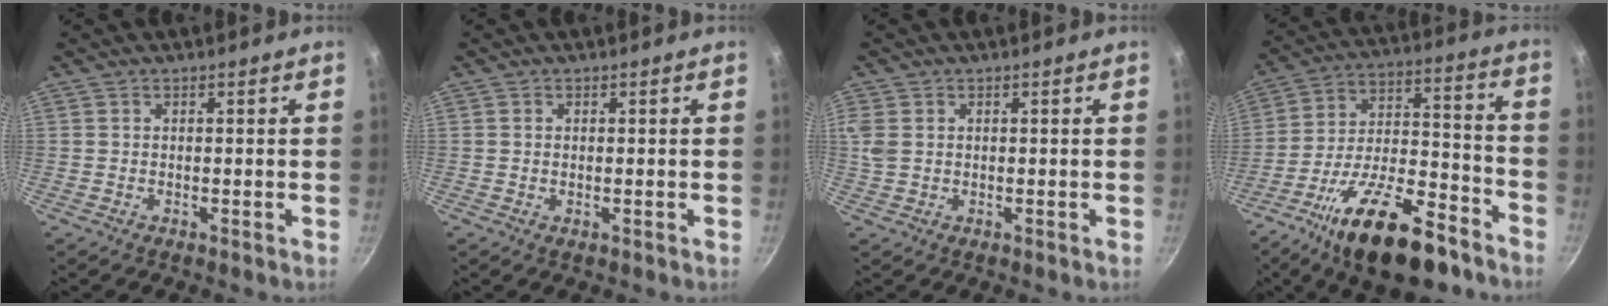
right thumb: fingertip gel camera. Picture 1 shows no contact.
{"total": 0.6, "force": [0.0, 0.3, 0.5], "torque": [-0.008, -0.001, -0.002]}
{"total": 3.4, "force": [0.8, 2.6, 2.2], "torque": [-0.044, 0.002, 0.018]}
{"total": 23.1, "force": [-14.7, 8.8, 15.4], "torque": [-0.223, 0.078, -0.235]}